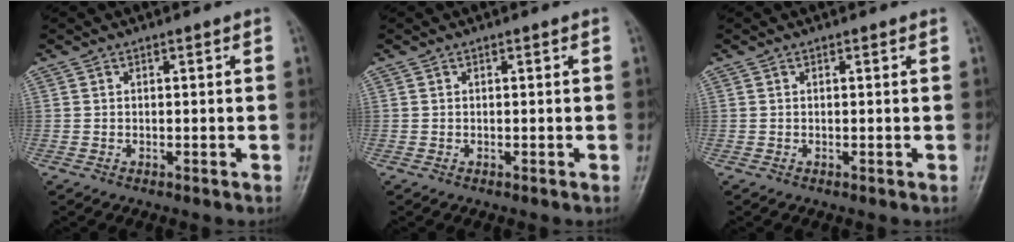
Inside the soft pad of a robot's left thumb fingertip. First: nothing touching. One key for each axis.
{"total": 0.0}
{"total": 0.7, "fx": 0.6, "fy": 0.1, "fz": 0.1, "tx": -0.006, "ty": 0.000, "tz": 0.006}